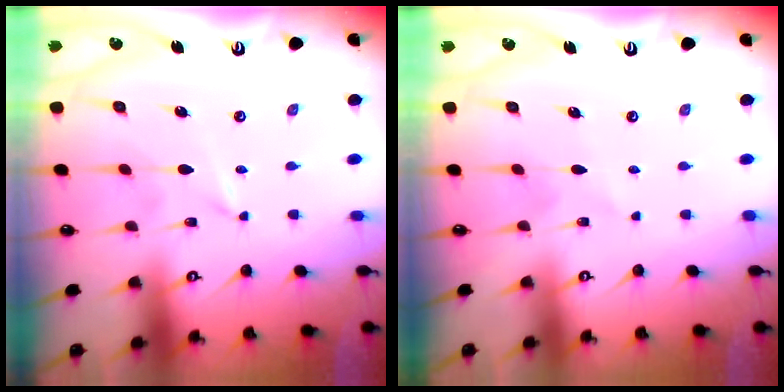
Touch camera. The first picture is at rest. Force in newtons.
{"total": 2.9, "press": 2.8, "slide": 0.4}